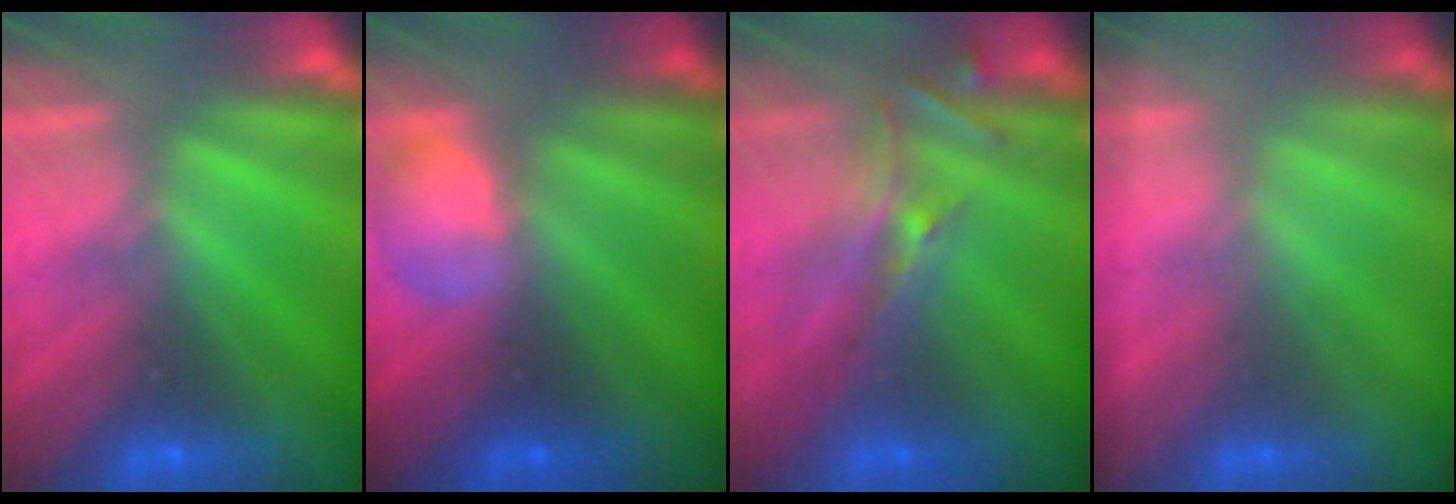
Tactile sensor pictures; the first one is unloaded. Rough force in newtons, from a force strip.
{"total": 2.4}
{"total": 2.6}
{"total": 1.7}